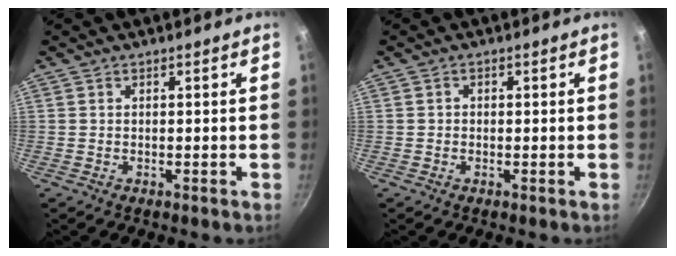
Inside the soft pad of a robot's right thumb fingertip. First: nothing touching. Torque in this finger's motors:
{"motor_torque": [0.07, -0.19, -0.07, 0.55, 0.04]}